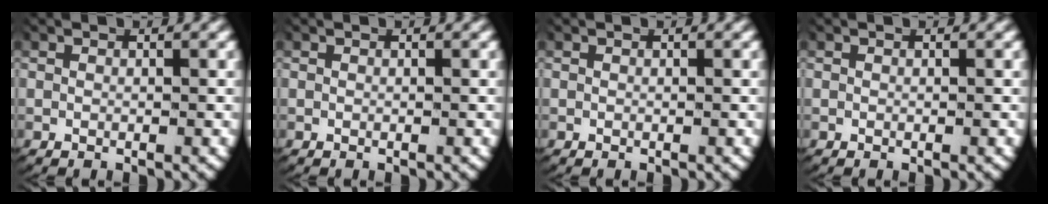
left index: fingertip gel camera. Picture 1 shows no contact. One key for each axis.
{"total": 0.0}
{"total": 0.0}
{"total": 0.0}